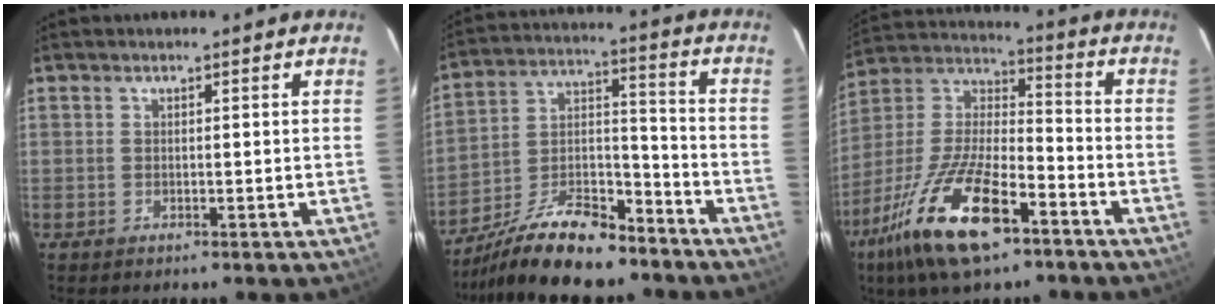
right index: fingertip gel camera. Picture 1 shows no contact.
{"total": 18.0, "force": [-14.0, 6.4, 9.5], "torque": [-0.191, 0.008, -0.239]}
{"total": 20.7, "force": [-12.0, 7.0, 15.3], "torque": [-0.318, -0.028, -0.226]}